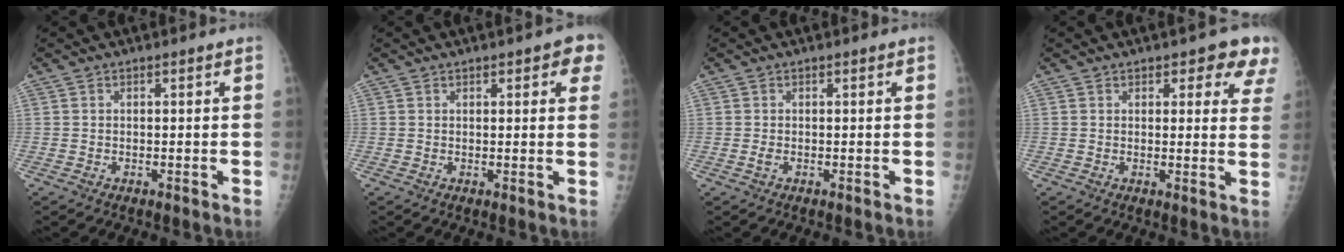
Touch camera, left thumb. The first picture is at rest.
{"total": 4.7, "force": [2.4, 1.9, 3.6], "torque": [-0.018, -0.004, 0.020]}
{"total": 0.8, "force": [0.0, 0.4, 0.7], "torque": [-0.016, -0.002, 0.000]}
{"total": 6.6, "force": [4.1, 3.2, 4.1], "torque": [-0.005, -0.014, 0.037]}